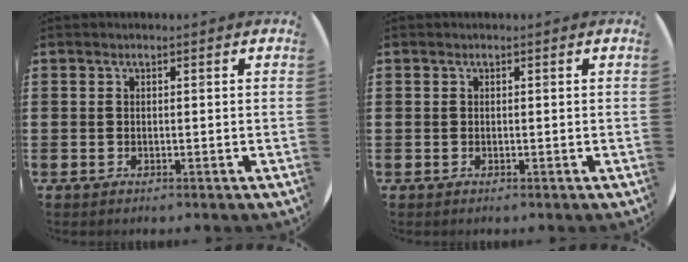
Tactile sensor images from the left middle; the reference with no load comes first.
{"total": 0.0}